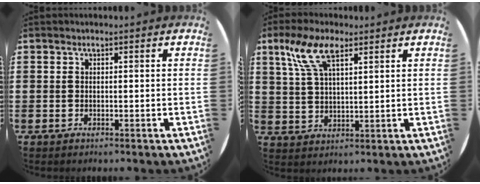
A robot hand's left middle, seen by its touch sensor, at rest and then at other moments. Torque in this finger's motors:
{"motor_torque": [1.39, -0.75, 0.24, 0.16]}